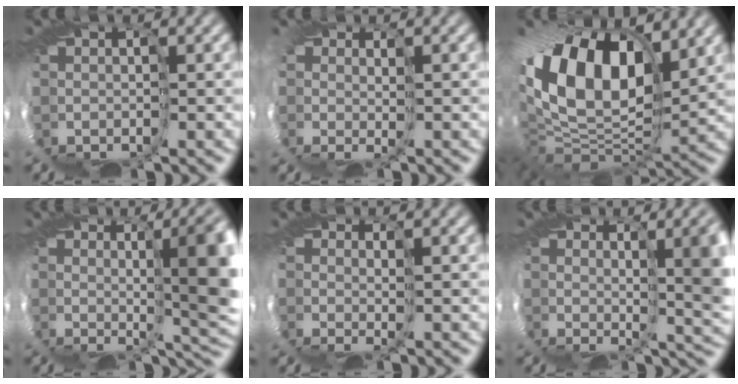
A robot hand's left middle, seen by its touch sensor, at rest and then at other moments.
{"total": 2.6, "force": [0.3, 1.8, 1.9], "torque": [-0.029, 0.002, 0.000]}
{"total": 14.0, "force": [5.1, 8.5, 9.8], "torque": [-0.212, 0.023, 0.084]}
{"total": 10.2, "force": [1.4, 3.2, 9.6], "torque": [-0.120, -0.001, 0.029]}
{"total": 1.0, "force": [0.6, -0.2, 0.7], "torque": [-0.023, 0.000, 0.007]}
{"total": 9.2, "force": [1.6, 3.4, 8.4], "torque": [-0.111, -0.004, 0.036]}